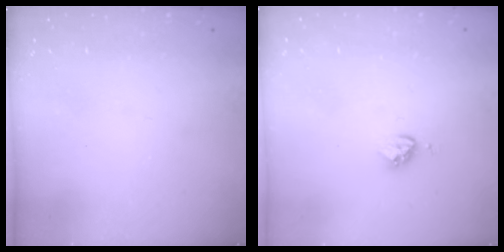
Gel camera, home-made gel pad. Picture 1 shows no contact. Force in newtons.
{"total": 3.9, "press": 3.8, "slide": 0.4}